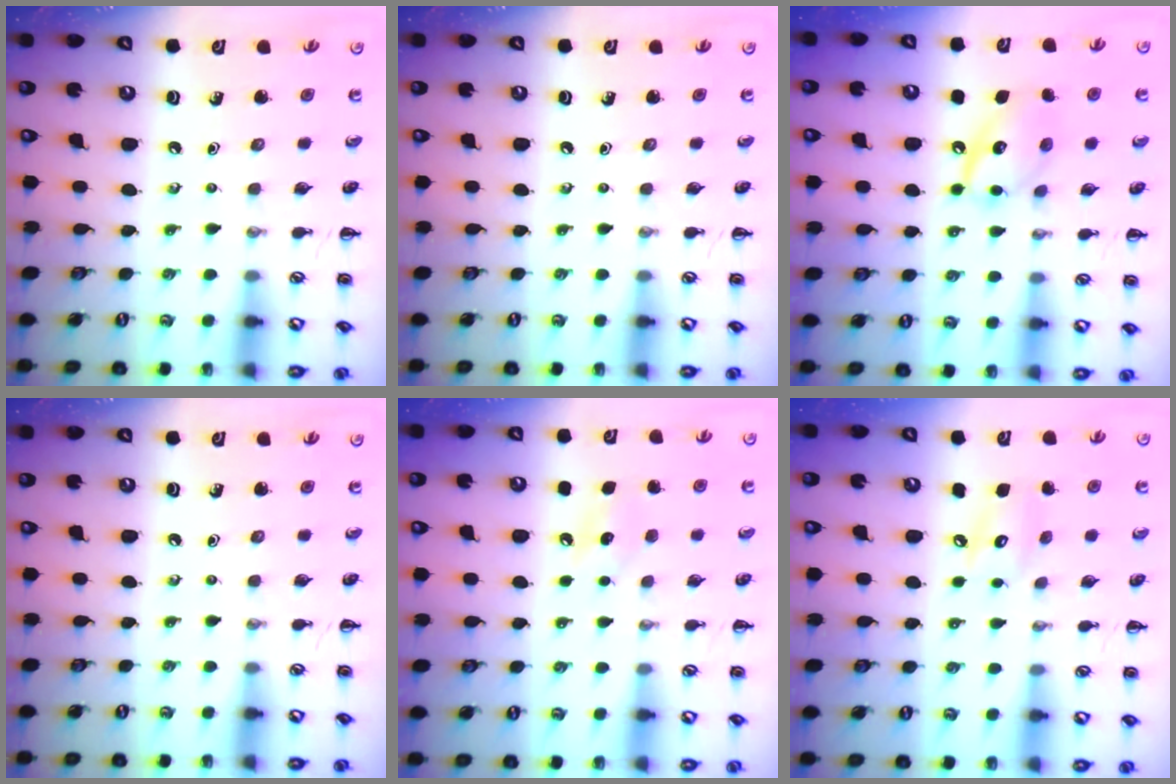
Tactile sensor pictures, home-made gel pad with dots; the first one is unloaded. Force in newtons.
{"total": 0.0}
{"total": 12.6, "press": 12.6, "slide": 1.3}
{"total": 0.0}
{"total": 8.1, "press": 7.9, "slide": 1.8}
{"total": 8.0, "press": 8.0, "slide": 0.9}